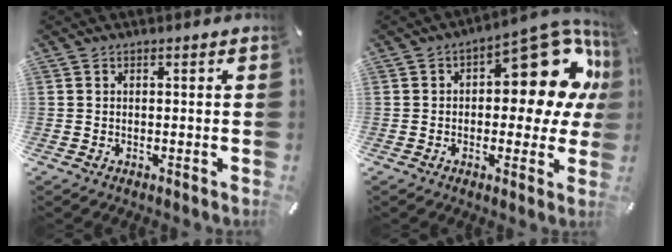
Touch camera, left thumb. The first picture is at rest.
{"total": 17.1, "force": [6.1, 8.5, 13.6], "torque": [-0.153, -0.055, 0.097]}